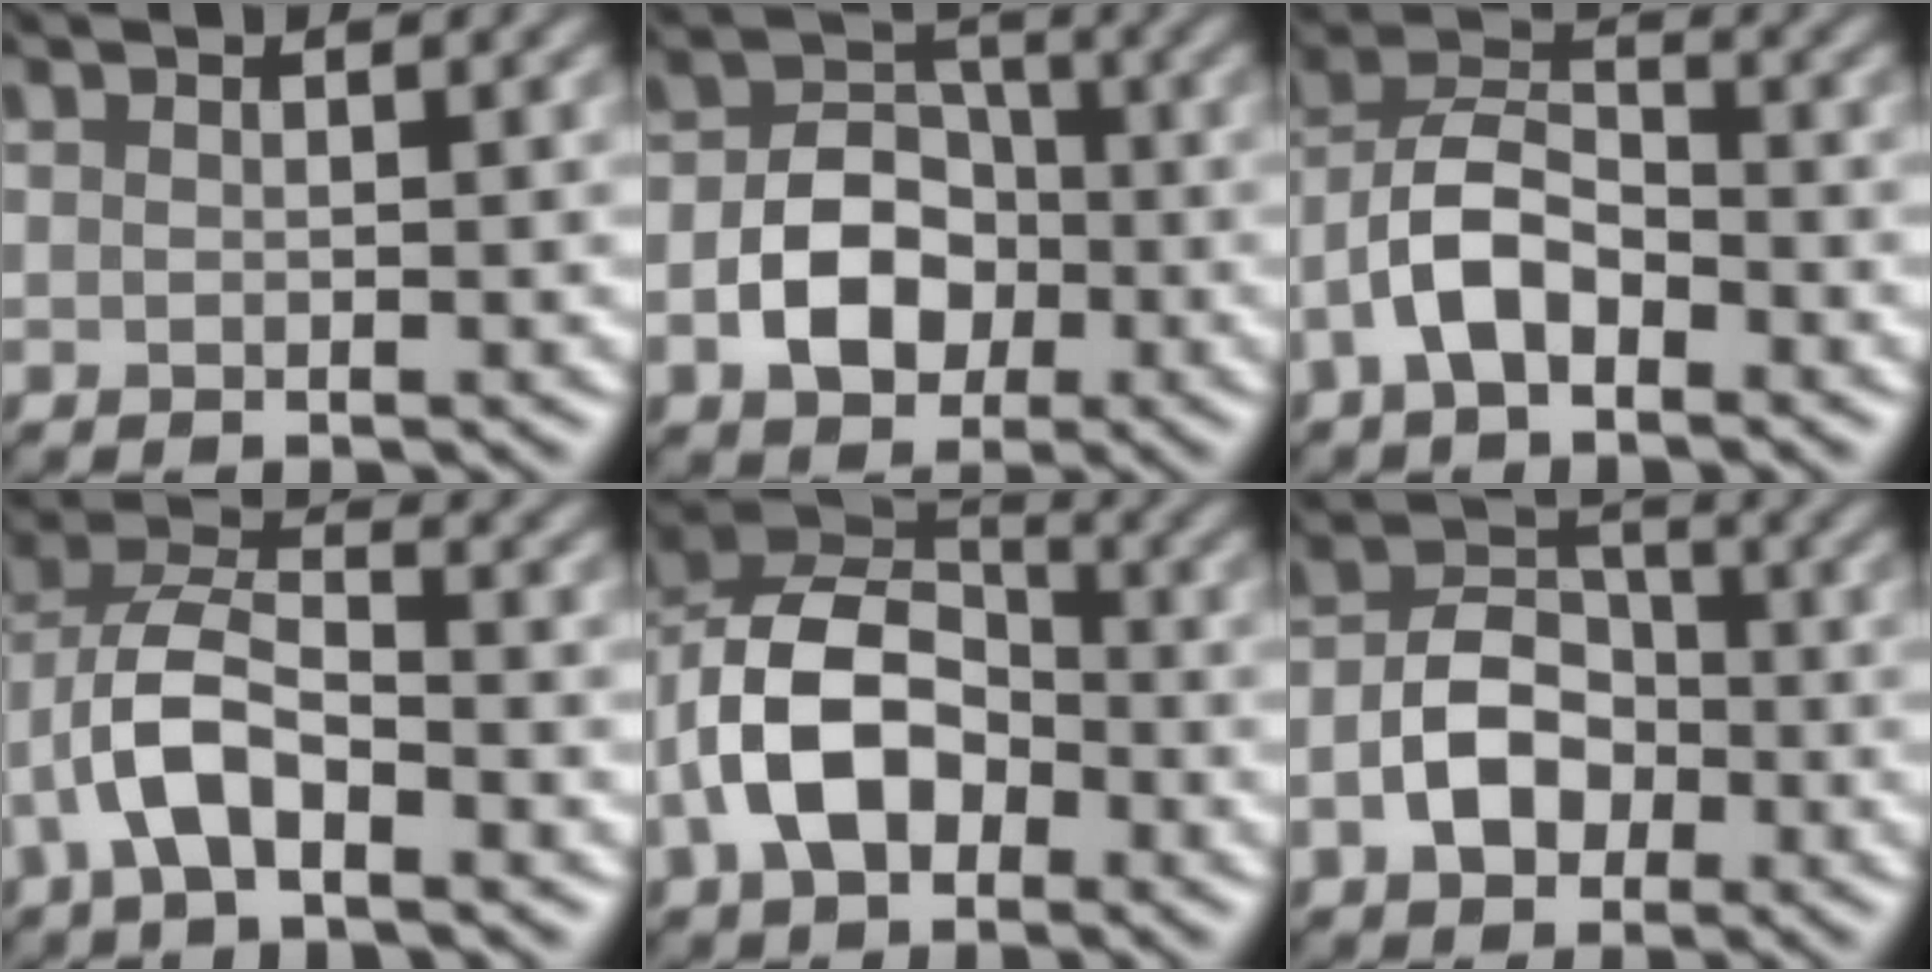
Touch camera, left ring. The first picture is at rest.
{"total": 5.0, "force": [-2.6, 3.6, 2.4], "torque": [-0.037, -0.004, -0.044]}
{"total": 5.0, "force": [-3.5, 2.2, 2.8], "torque": [-0.056, 0.006, -0.069]}
{"total": 5.4, "force": [-3.2, 2.1, 3.7], "torque": [-0.081, 0.004, -0.064]}
{"total": 7.5, "force": [-3.7, 4.8, 4.4], "torque": [-0.088, 0.009, -0.072]}
{"total": 4.4, "force": [-2.4, 3.0, 2.1], "torque": [-0.037, -0.003, -0.043]}